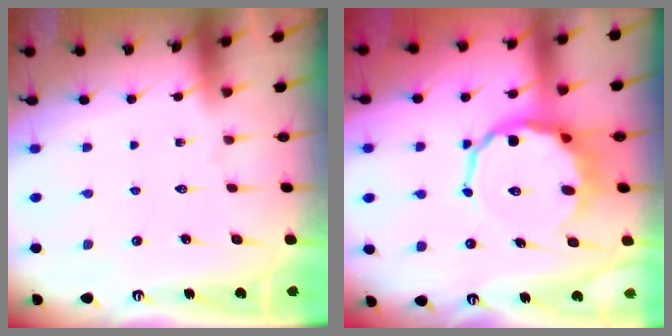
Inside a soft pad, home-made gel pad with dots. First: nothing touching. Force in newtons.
{"total": 10.8, "press": 10.4, "slide": 2.8}